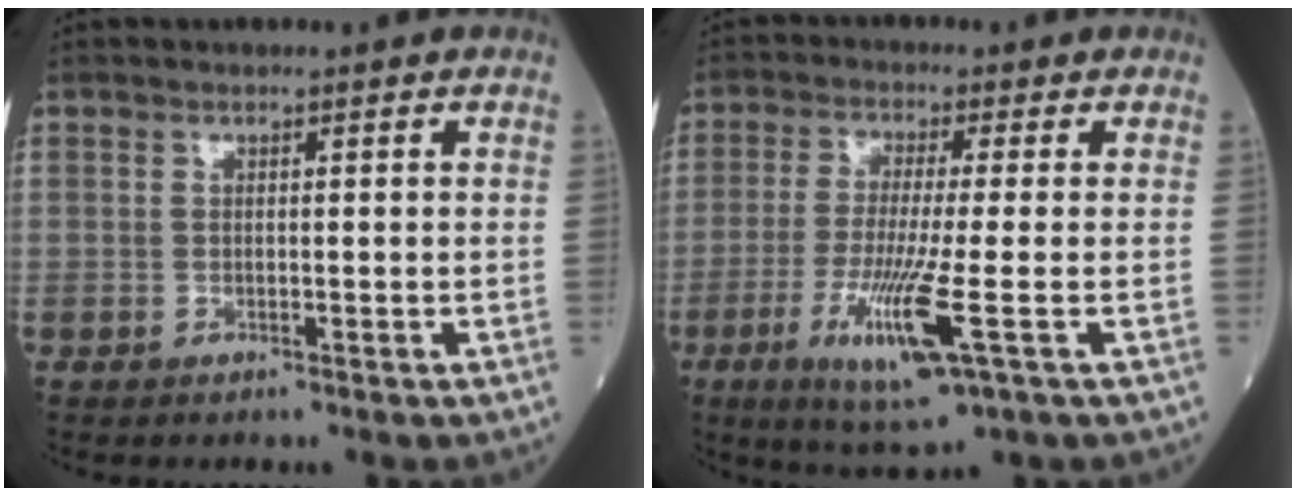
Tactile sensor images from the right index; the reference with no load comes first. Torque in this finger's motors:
{"motor_torque": [0.25, -0.32, 0.21, 0.15]}